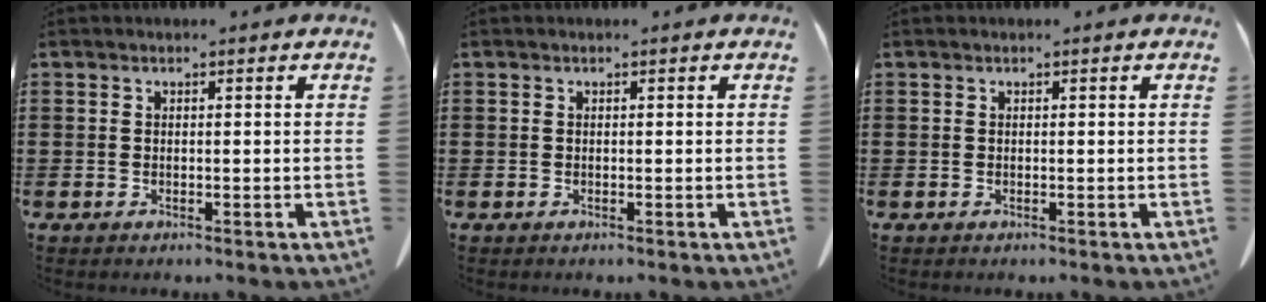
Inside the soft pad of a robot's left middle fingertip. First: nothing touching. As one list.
[{"total": 0.0}, {"total": 0.0}]